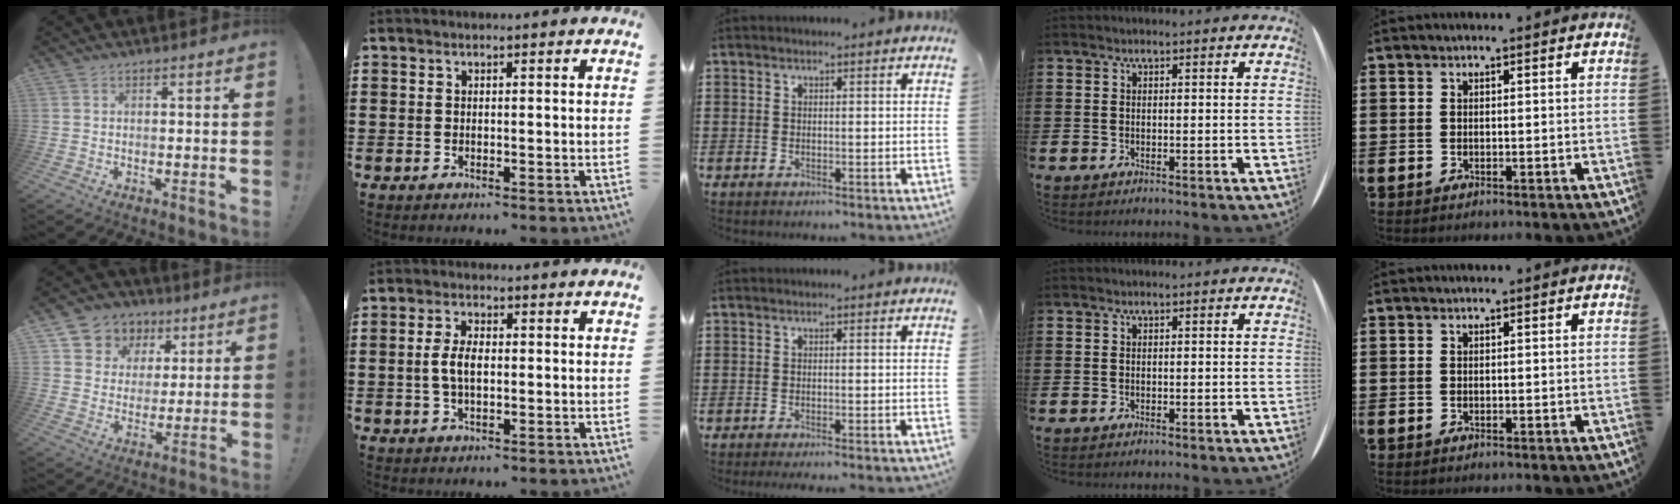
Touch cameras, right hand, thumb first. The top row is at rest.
{"thumb": {"total": 8.5, "force": [3.4, 7.6, 1.6], "torque": [-0.019, -0.027, 0.071]}, "index": {"total": 4.1, "force": [-0.1, 2.0, 3.6], "torque": [-0.084, 0.001, -0.008]}, "middle": {"total": 1.0, "force": [-0.9, -0.3, 0.4], "torque": [-0.007, -0.002, -0.017]}}